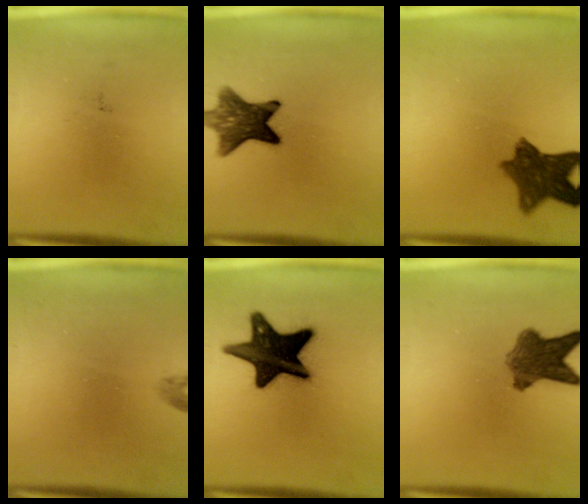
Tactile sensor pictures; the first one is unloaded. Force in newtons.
{"total": 10.0}
{"total": 9.2}
{"total": 0.9}
{"total": 17.7}
{"total": 7.8}